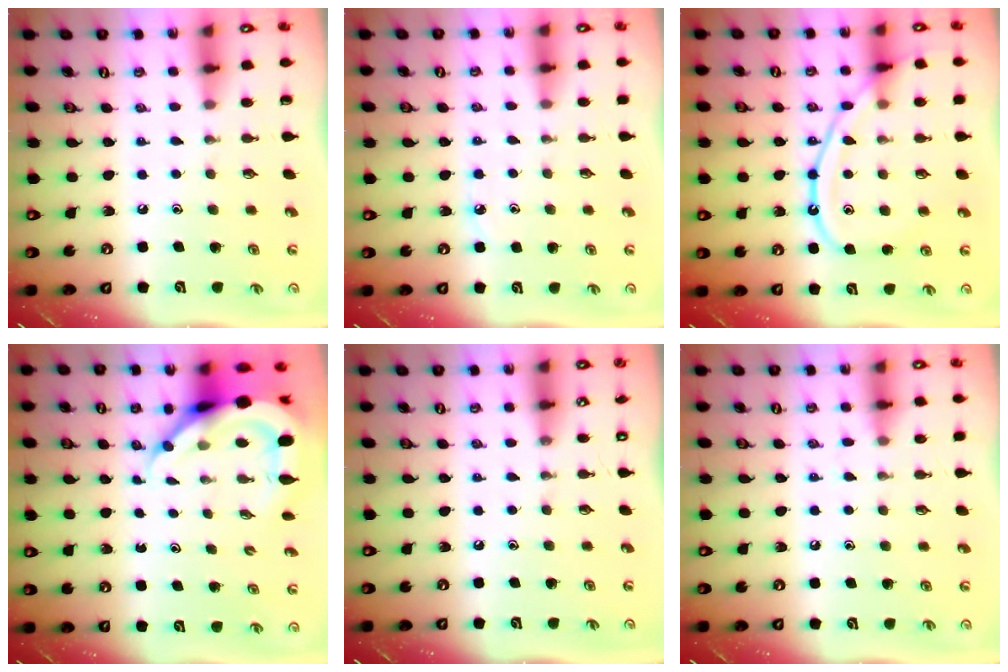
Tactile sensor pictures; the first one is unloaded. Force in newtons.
{"total": 3.9, "press": 3.8, "slide": 0.5}
{"total": 12.4, "press": 12.4, "slide": 1.2}
{"total": 9.9, "press": 9.9, "slide": 1.0}
{"total": 0.0}
{"total": 5.0, "press": 5.0, "slide": 0.7}